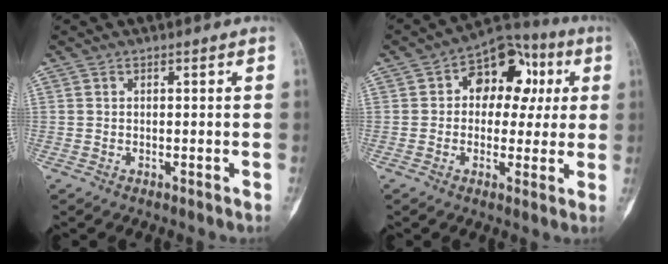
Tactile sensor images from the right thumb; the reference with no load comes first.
{"total": 14.0, "force": [2.8, 9.8, 9.7], "torque": [-0.076, 0.030, 0.029]}